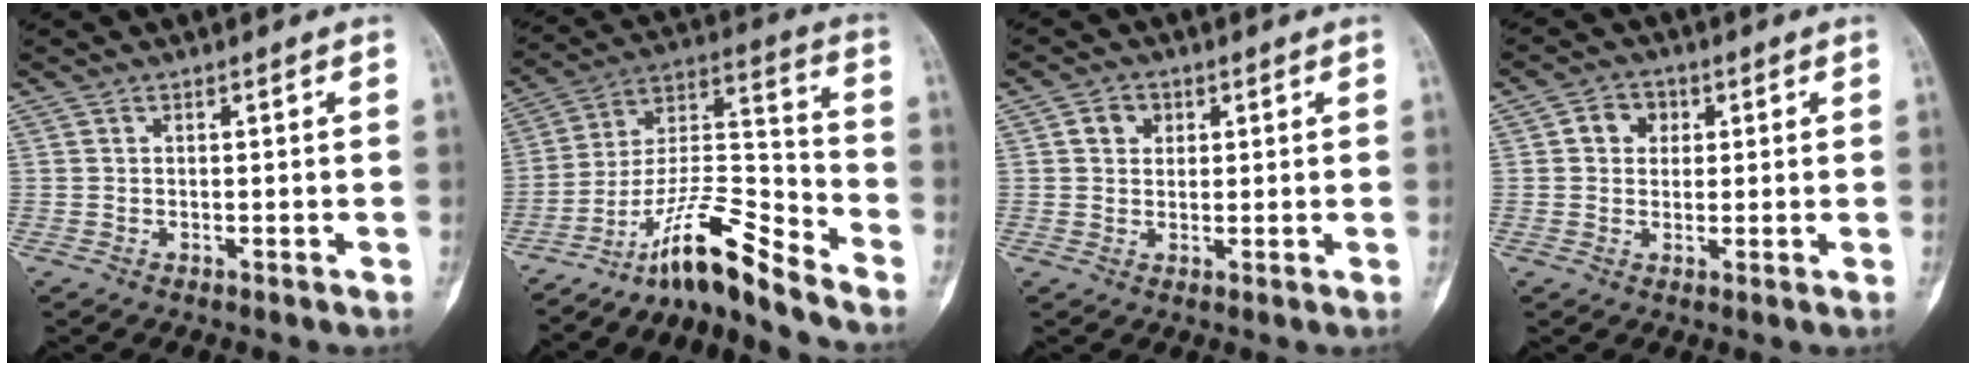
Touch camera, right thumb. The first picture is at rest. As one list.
[{"total": 13.3, "force": [-11.2, 1.7, 7.1], "torque": [-0.135, 0.112, -0.203]}, {"total": 3.2, "force": [1.2, 2.6, 1.5], "torque": [-0.011, -0.001, 0.018]}, {"total": 4.2, "force": [1.1, 3.7, 1.9], "torque": [-0.003, 0.004, 0.012]}]